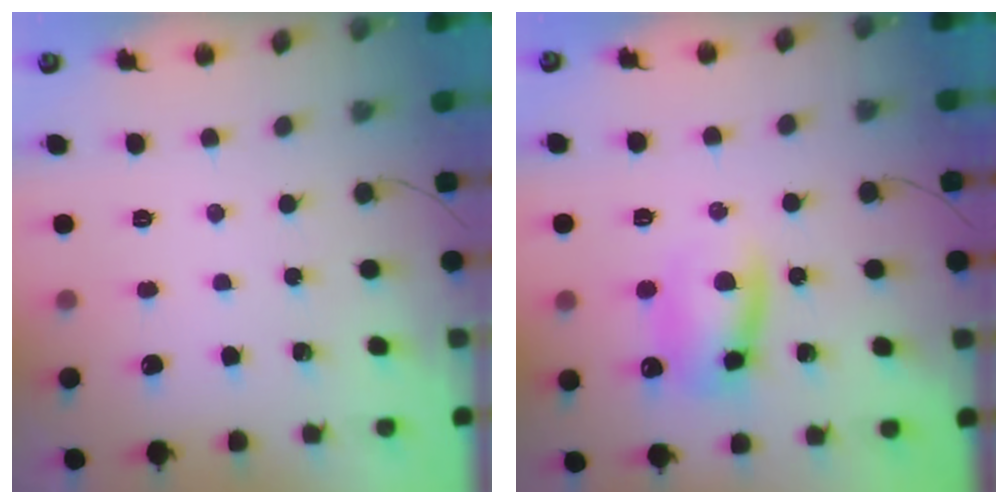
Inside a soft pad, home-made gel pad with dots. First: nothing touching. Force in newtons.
{"total": 10.7, "press": 10.6, "slide": 1.6}